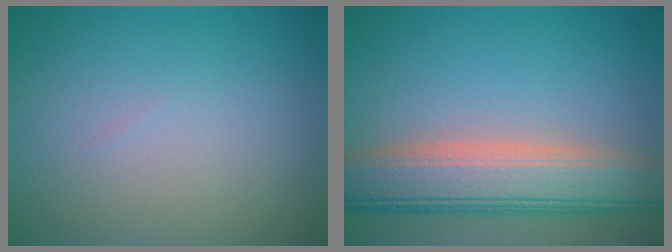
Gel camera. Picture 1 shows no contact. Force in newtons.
{"total": 8.1, "press": 8.1, "slide": 0.5}